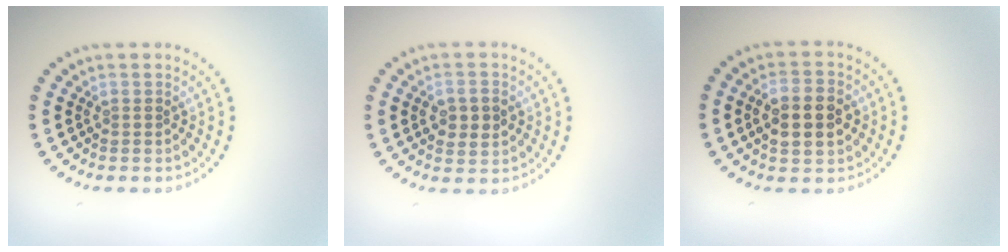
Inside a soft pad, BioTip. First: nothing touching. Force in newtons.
{"total": 2.7, "press": 2.7, "slide": 0.1}
{"total": 4.1, "press": 4.1, "slide": 0.3}